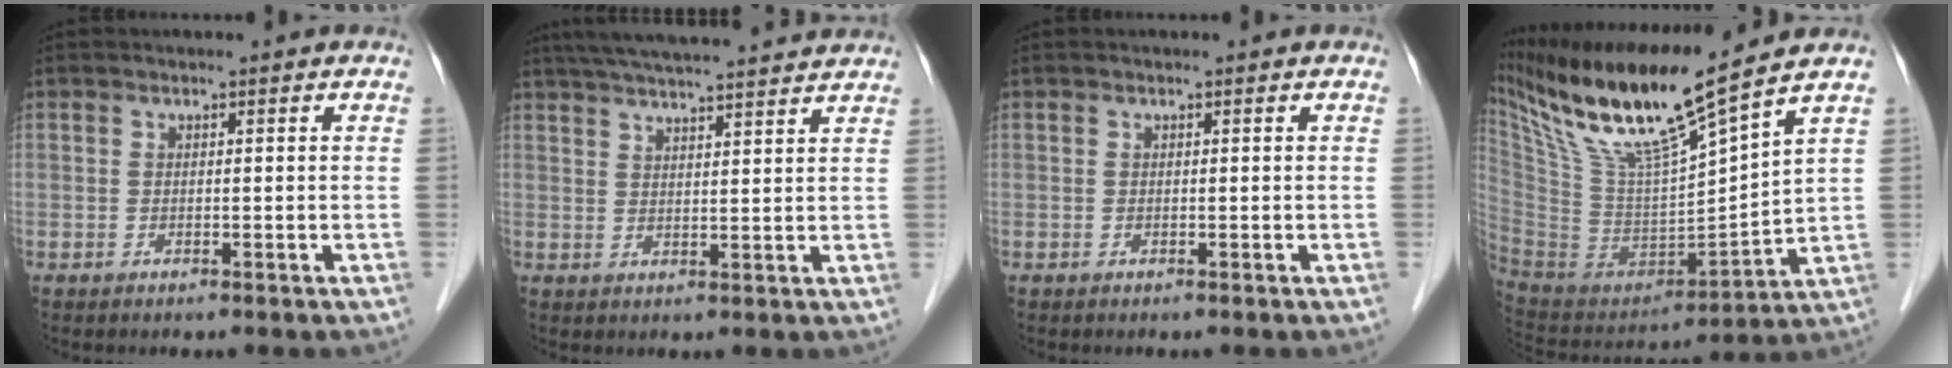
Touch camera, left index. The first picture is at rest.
{"total": 16.3, "force": [14.7, 0.8, 7.0], "torque": [-0.120, 0.041, 0.205]}
{"total": 0.0}
{"total": 18.1, "force": [13.3, 0.4, 12.2], "torque": [-0.232, -0.005, 0.258]}